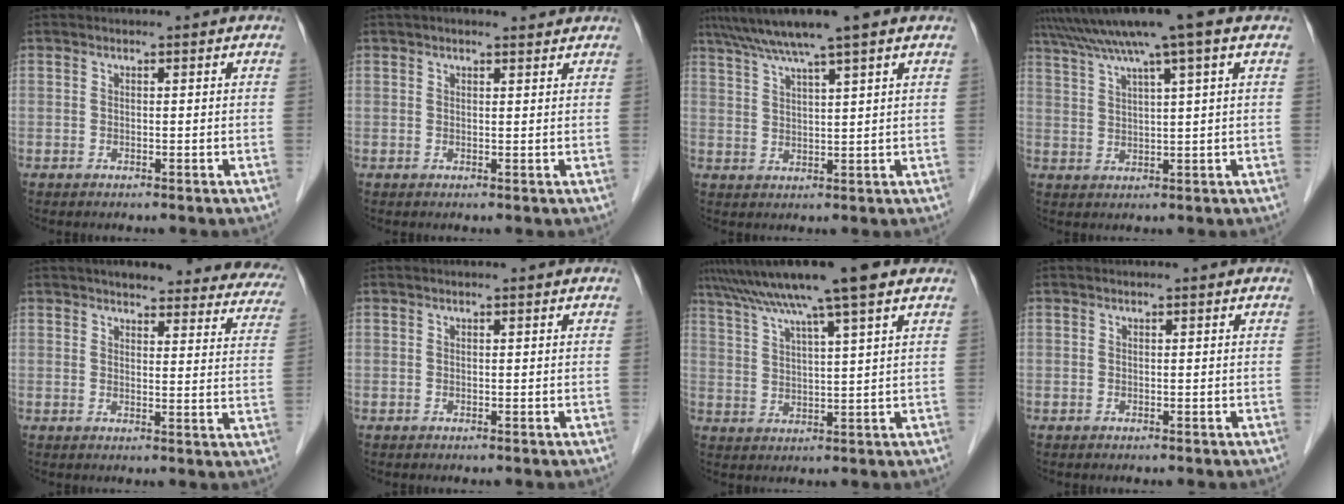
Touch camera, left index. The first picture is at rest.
{"total": 4.1, "force": [3.6, 0.9, 1.9], "torque": [-0.027, 0.026, 0.046]}
{"total": 8.5, "force": [6.5, -0.7, 5.5], "torque": [-0.095, 0.027, 0.105]}
{"total": 10.0, "force": [7.1, -1.2, 6.9], "torque": [-0.122, 0.029, 0.108]}
{"total": 22.8, "force": [20.5, 5.1, 8.4], "torque": [-0.085, -0.032, 0.219]}
{"total": 0.6, "force": [0.5, 0.0, 0.4], "torque": [-0.008, 0.005, 0.008]}
{"total": 12.6, "force": [9.6, -0.8, 8.2], "torque": [-0.142, 0.026, 0.144]}
{"total": 0.0}